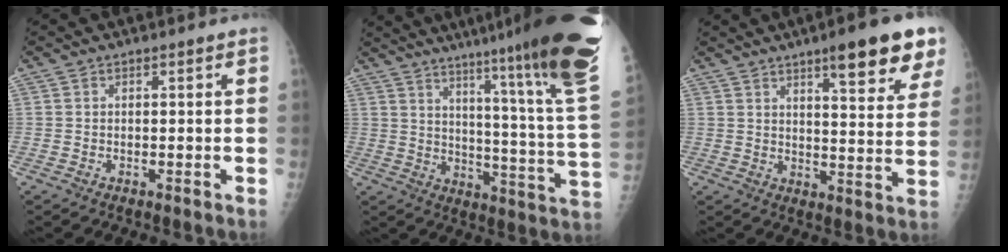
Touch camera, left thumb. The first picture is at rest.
{"total": 29.4, "force": [20.9, 0.8, 20.7], "torque": [-0.246, -0.129, 0.282]}
{"total": 14.7, "force": [9.0, 3.3, 11.1], "torque": [-0.115, -0.043, 0.121]}